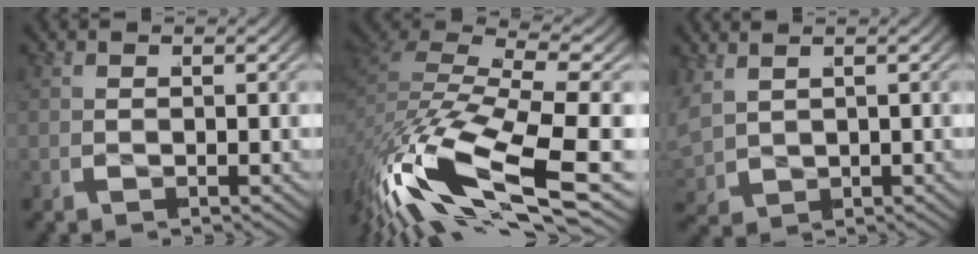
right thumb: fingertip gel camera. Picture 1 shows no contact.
{"total": 12.1, "force": [-4.2, 6.3, 9.4], "torque": [-0.220, -0.036, -0.063]}
{"total": 3.0, "force": [1.0, 2.3, 1.7], "torque": [-0.045, -0.012, 0.030]}